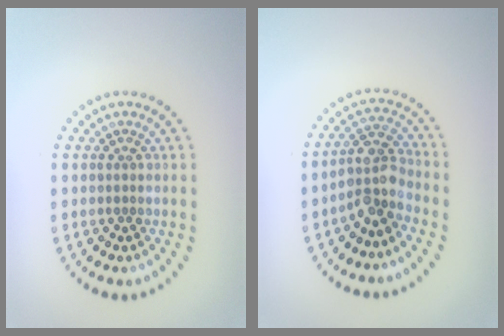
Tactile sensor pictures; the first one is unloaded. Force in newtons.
{"total": 3.7, "press": 3.0, "slide": 2.1}